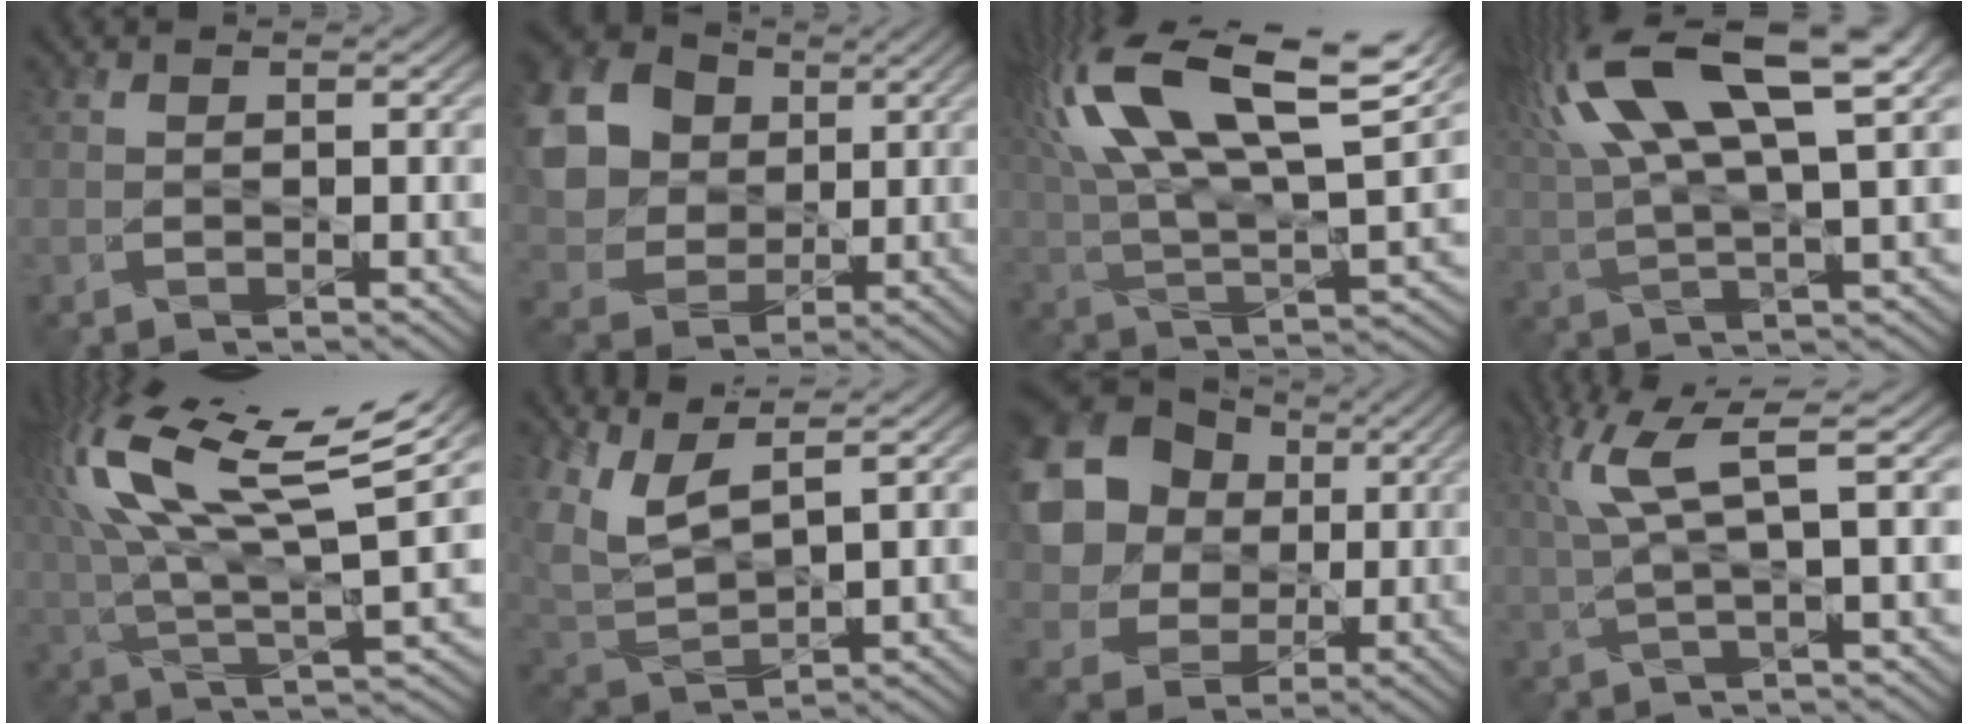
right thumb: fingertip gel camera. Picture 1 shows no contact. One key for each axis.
{"total": 17.0, "fx": 5.4, "fy": 13.7, "fz": 8.4, "tx": -0.267, "ty": 0.041, "tz": 0.120}
{"total": 20.7, "fx": 10.0, "fy": 8.5, "fz": 16.1, "tx": -0.310, "ty": 0.046, "tz": 0.151}
{"total": 17.4, "fx": 7.7, "fy": 5.8, "fz": 14.5, "tx": -0.314, "ty": 0.036, "tz": 0.130}
{"total": 17.2, "fx": 7.6, "fy": 5.6, "fz": 14.4, "tx": -0.323, "ty": 0.034, "tz": 0.133}
{"total": 8.4, "fx": 5.3, "fy": 2.7, "fz": 5.9, "tx": -0.153, "ty": 0.008, "tz": 0.109}
{"total": 18.4, "fx": 4.9, "fy": 15.7, "fz": 8.3, "tx": -0.250, "ty": 0.044, "tz": 0.089}
{"total": 6.8, "fx": 2.2, "fy": 1.2, "fz": 6.3, "tx": -0.136, "ty": 0.019, "tz": 0.046}